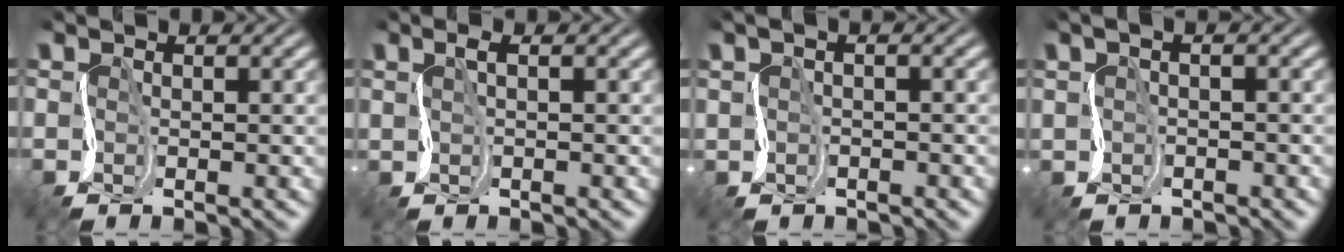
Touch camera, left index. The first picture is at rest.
{"total": 1.2, "force": [1.1, -0.4, -0.2], "torque": [-0.001, 0.012, 0.025]}
{"total": 0.8, "force": [0.8, 0.0, -0.1], "torque": [-0.004, 0.009, 0.019]}
{"total": 1.0, "force": [1.0, 0.0, 0.1], "torque": [-0.009, 0.011, 0.019]}